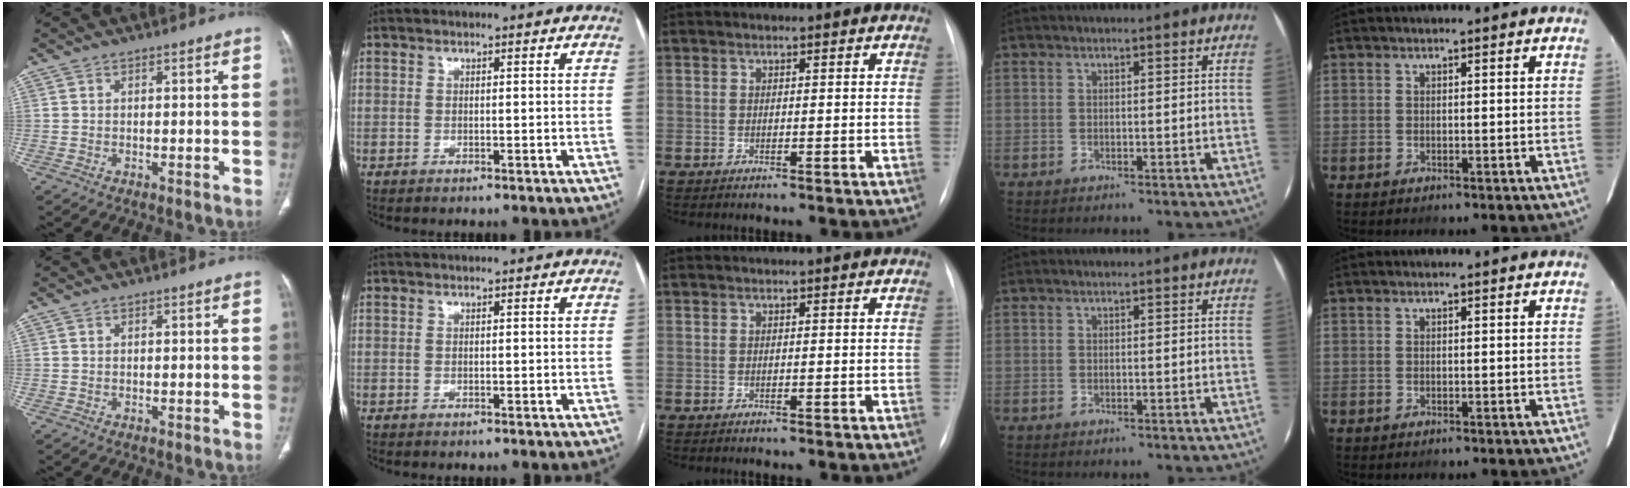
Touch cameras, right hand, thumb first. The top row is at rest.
{}